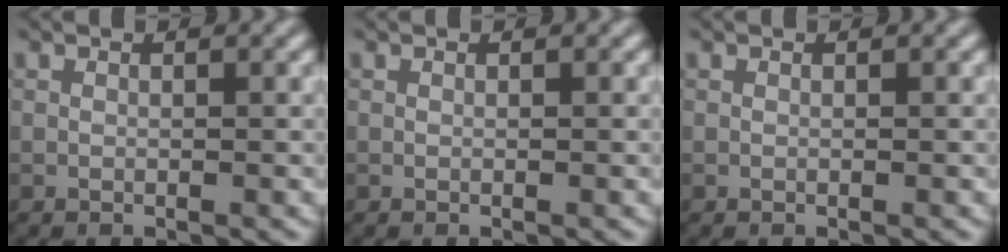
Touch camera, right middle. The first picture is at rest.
{"total": 0.0}
{"total": 0.0}